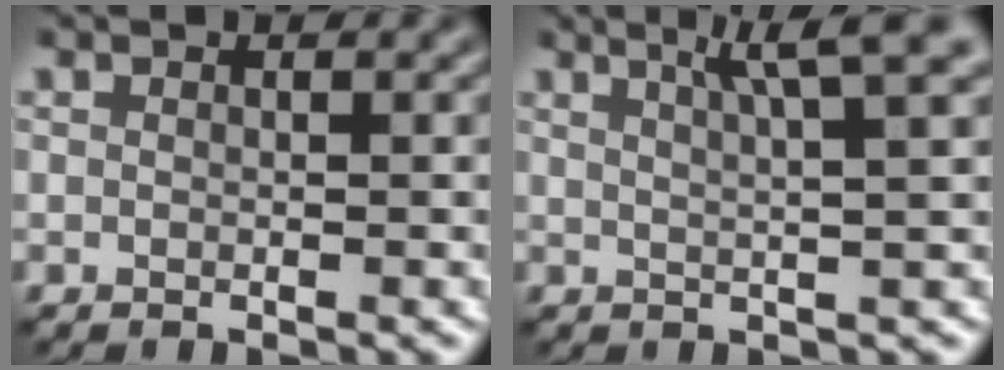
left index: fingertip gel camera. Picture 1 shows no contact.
{"total": 4.6, "force": [2.9, 0.7, 3.4], "torque": [-0.041, 0.012, 0.035]}